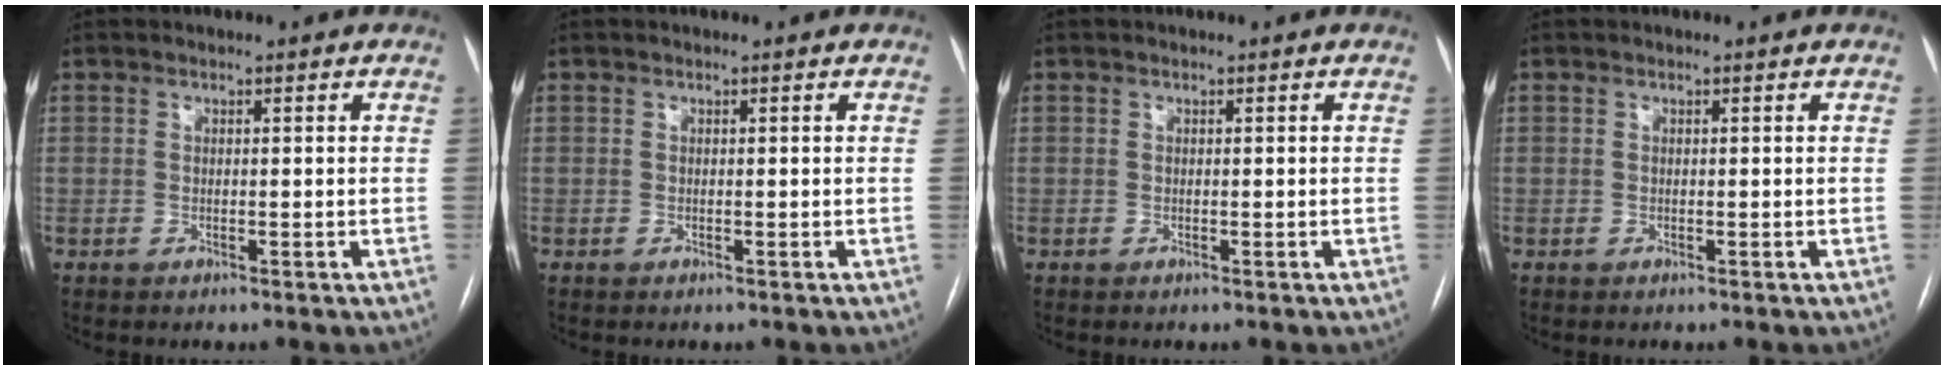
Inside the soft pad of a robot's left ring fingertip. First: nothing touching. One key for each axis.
{"total": 0.0}
{"total": 0.0}
{"total": 0.0}